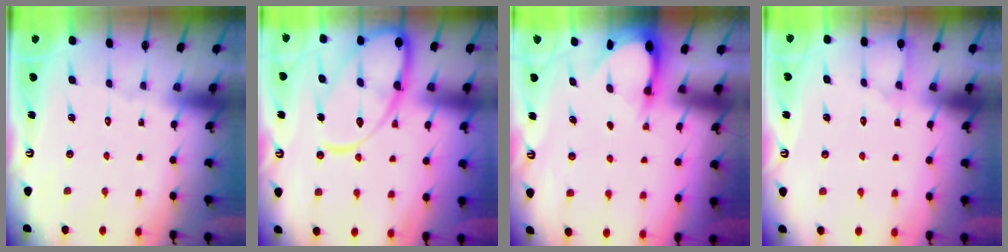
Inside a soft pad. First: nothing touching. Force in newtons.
{"total": 17.7, "press": 17.6, "slide": 1.8}
{"total": 2.9, "press": 2.9, "slide": 0.3}
{"total": 5.4, "press": 5.4, "slide": 0.6}